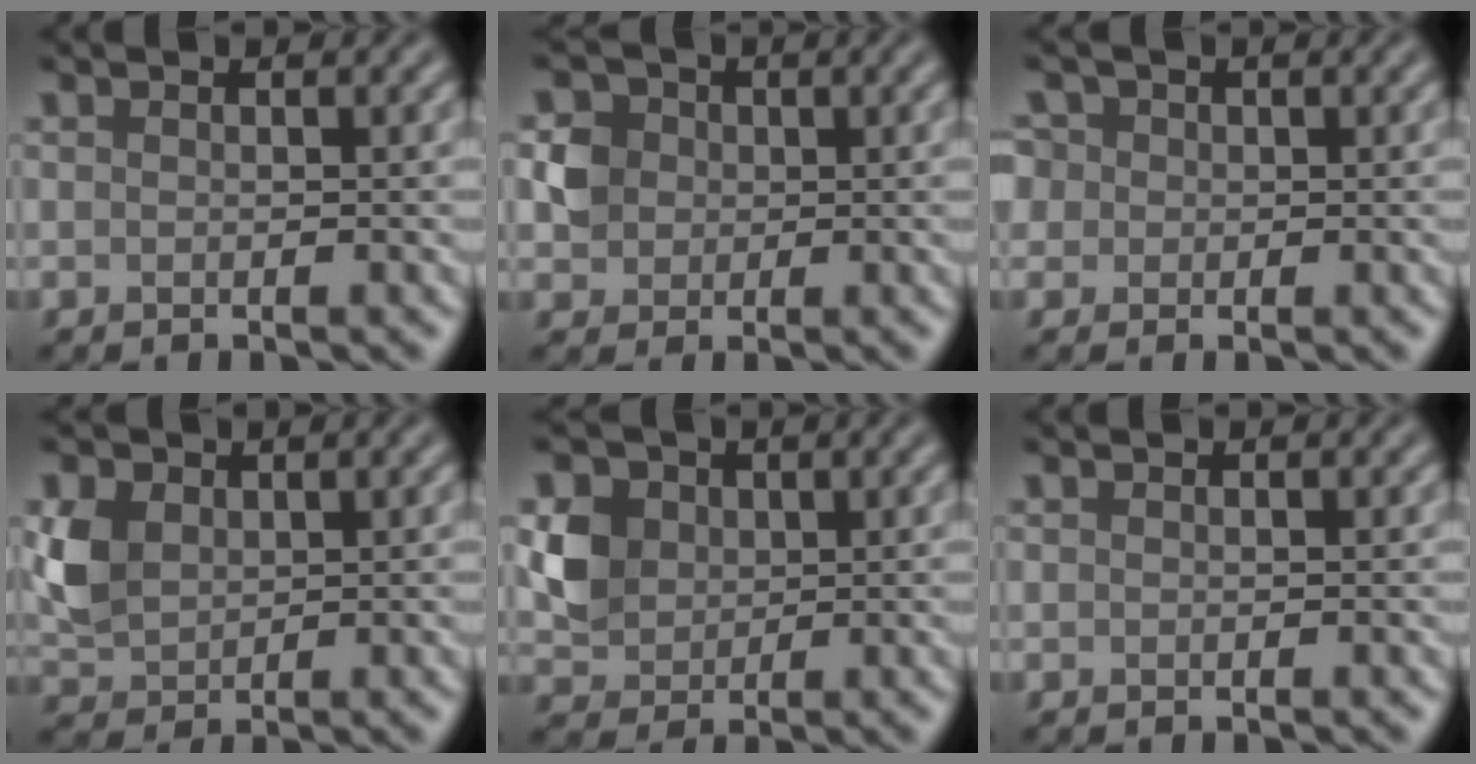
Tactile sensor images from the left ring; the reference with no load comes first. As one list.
[{"total": 2.4, "force": [0.2, 2.3, 0.6], "torque": [-0.002, 0.002, 0.006]}, {"total": 4.3, "force": [1.7, 3.5, 1.9], "torque": [-0.043, 0.025, 0.008]}, {"total": 3.6, "force": [1.0, 2.8, 2.0], "torque": [-0.053, 0.001, 0.021]}, {"total": 3.8, "force": [0.8, 3.3, 1.7], "torque": [-0.036, 0.000, 0.016]}, {"total": 0.0}]